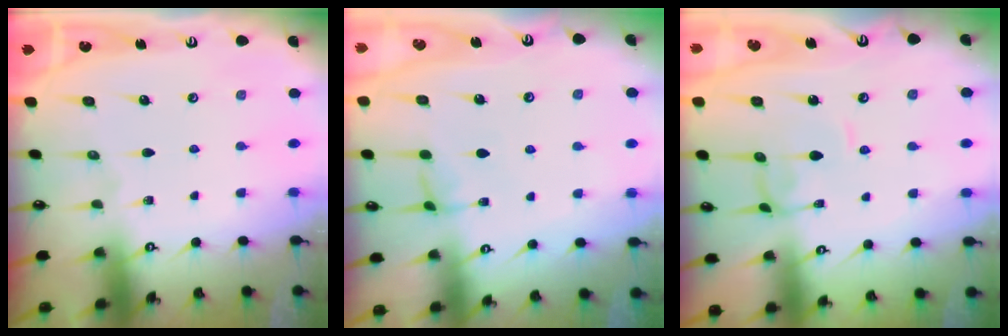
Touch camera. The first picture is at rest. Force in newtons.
{"total": 1.4, "press": 1.3, "slide": 0.4}
{"total": 2.0, "press": 2.0, "slide": 0.1}